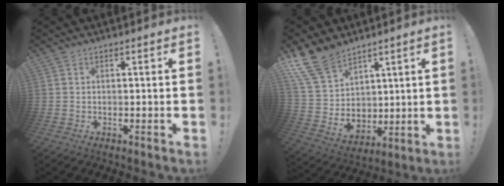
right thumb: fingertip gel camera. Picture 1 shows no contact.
{"total": 15.6, "force": [10.7, 9.6, 5.9], "torque": [-0.120, -0.066, 0.217]}